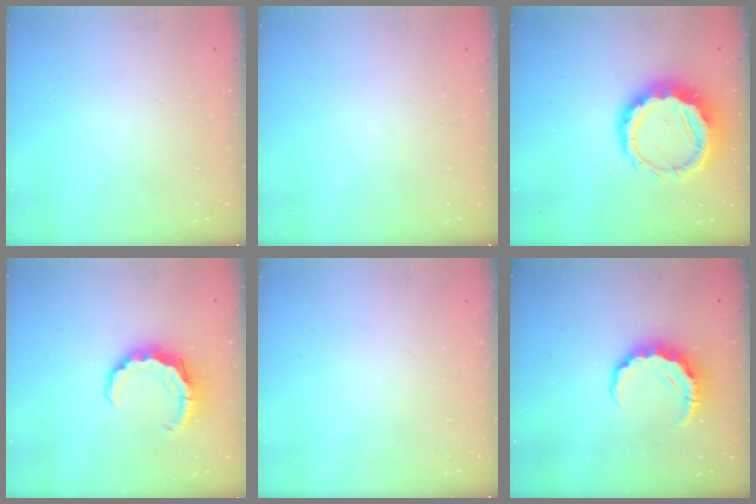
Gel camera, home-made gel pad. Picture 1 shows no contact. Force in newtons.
{"total": 0.0}
{"total": 12.0, "press": 11.8, "slide": 2.4}
{"total": 8.0, "press": 7.9, "slide": 1.0}
{"total": 0.0}
{"total": 8.3, "press": 8.2, "slide": 1.4}